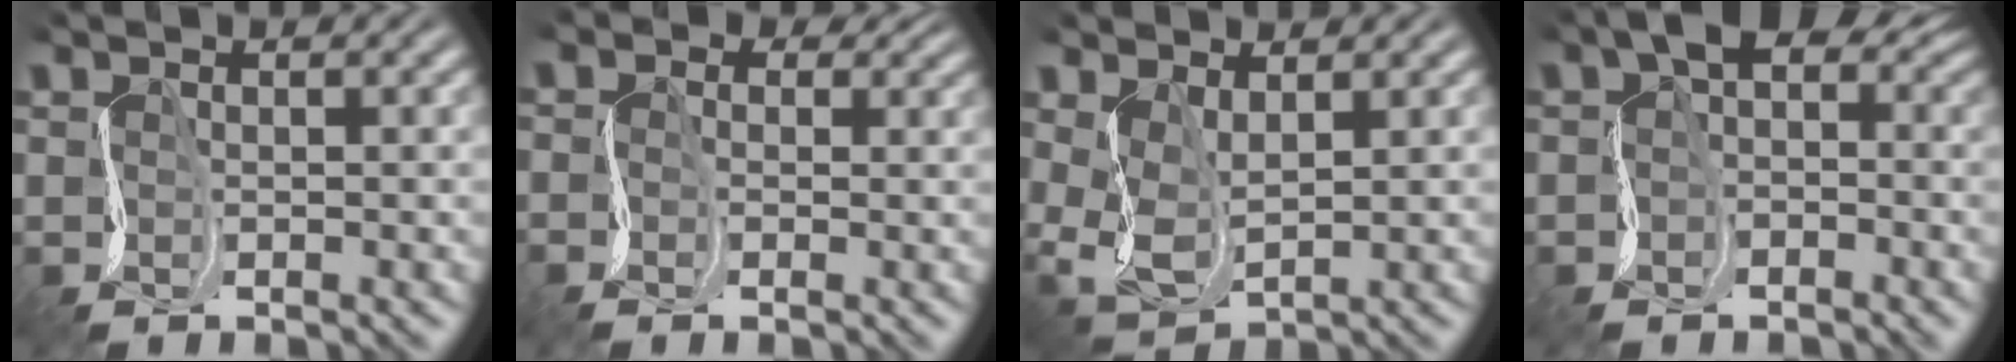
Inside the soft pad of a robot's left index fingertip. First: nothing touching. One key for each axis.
{"total": 1.7, "fx": -0.5, "fy": 1.6, "fz": 0.2, "tx": -0.002, "ty": 0.009, "tz": -0.025}
{"total": 2.5, "fx": 0.5, "fy": 1.4, "fz": 2.0, "tx": -0.073, "ty": -0.006, "tz": 0.018}
{"total": 2.4, "fx": 0.0, "fy": 1.8, "fz": 1.6, "tx": -0.022, "ty": 0.011, "tz": -0.006}